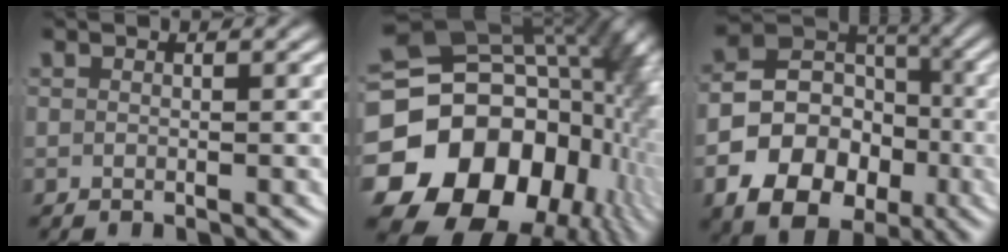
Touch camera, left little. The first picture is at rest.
{"total": 29.5, "force": [-1.8, 22.0, 19.5], "torque": [-0.332, -0.050, -0.032]}
{"total": 16.2, "force": [-3.8, 13.5, 8.0], "torque": [-0.176, -0.054, -0.052]}